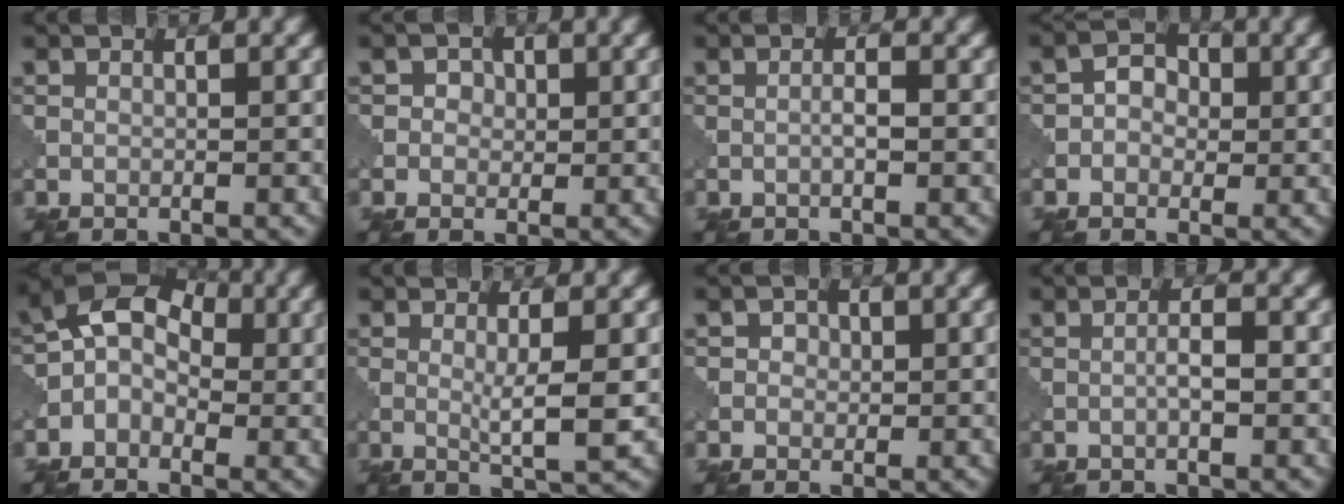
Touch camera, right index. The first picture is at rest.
{"total": 2.0, "force": [0.3, 1.8, 0.9], "torque": [0.000, 0.002, -0.005]}
{"total": 1.2, "force": [-0.3, 0.2, 1.2], "torque": [-0.021, 0.001, -0.006]}
{"total": 2.3, "force": [-0.2, 1.9, 1.3], "torque": [-0.015, 0.005, -0.011]}
{"total": 6.1, "force": [-0.1, 4.5, 4.0], "torque": [-0.047, 0.038, -0.029]}
{"total": 3.1, "force": [0.2, 0.4, 3.1], "torque": [-0.052, -0.008, 0.004]}
{"total": 1.6, "force": [0.3, 1.4, 0.7], "torque": [0.000, 0.002, -0.001]}
{"total": 1.7, "force": [-0.4, 0.3, 1.6], "torque": [-0.031, 0.002, -0.008]}